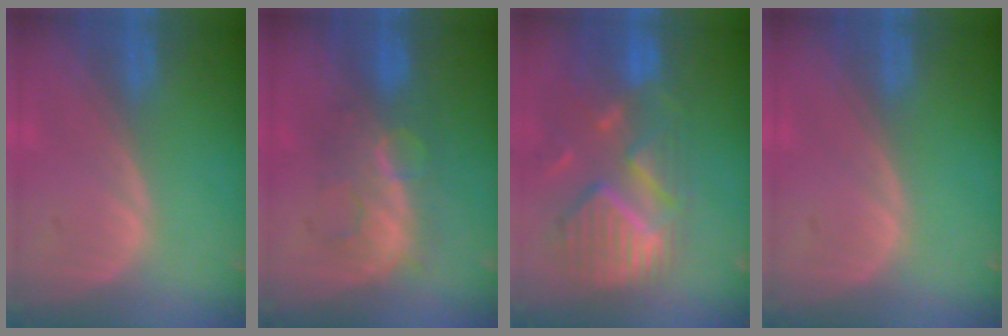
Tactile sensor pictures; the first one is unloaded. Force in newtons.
{"total": 7.9, "press": 7.5, "slide": 2.7}
{"total": 12.0, "press": 10.5, "slide": 5.7}
{"total": 0.0}